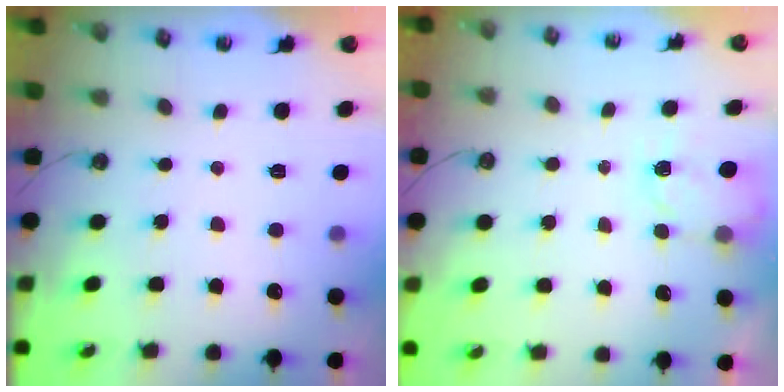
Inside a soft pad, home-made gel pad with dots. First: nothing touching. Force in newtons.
{"total": 2.7, "press": 2.7, "slide": 0.4}